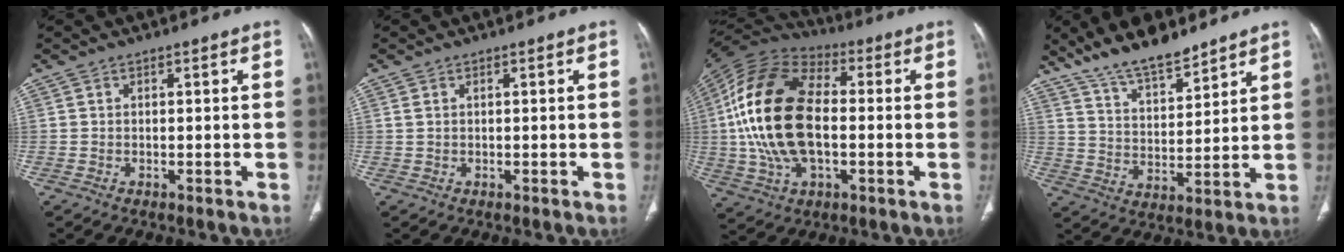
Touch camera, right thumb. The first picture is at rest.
{"total": 0.8, "force": [0.4, 0.3, 0.6], "torque": [-0.017, 0.009, 0.013]}
{"total": 23.1, "force": [-0.1, 13.1, 19.0], "torque": [-0.385, 0.015, -0.004]}
{"total": 12.6, "force": [10.4, 3.8, 6.1], "torque": [-0.081, -0.060, 0.188]}